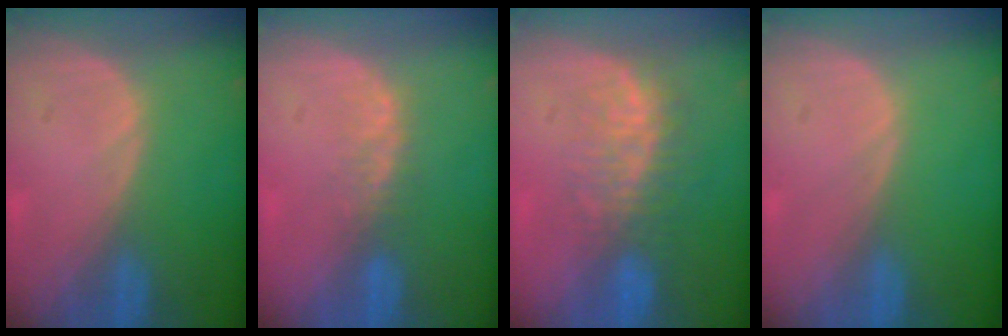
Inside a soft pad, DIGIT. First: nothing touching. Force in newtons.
{"total": 2.8, "press": 2.4, "slide": 1.5}
{"total": 7.6, "press": 7.1, "slide": 2.8}
{"total": 0.0}